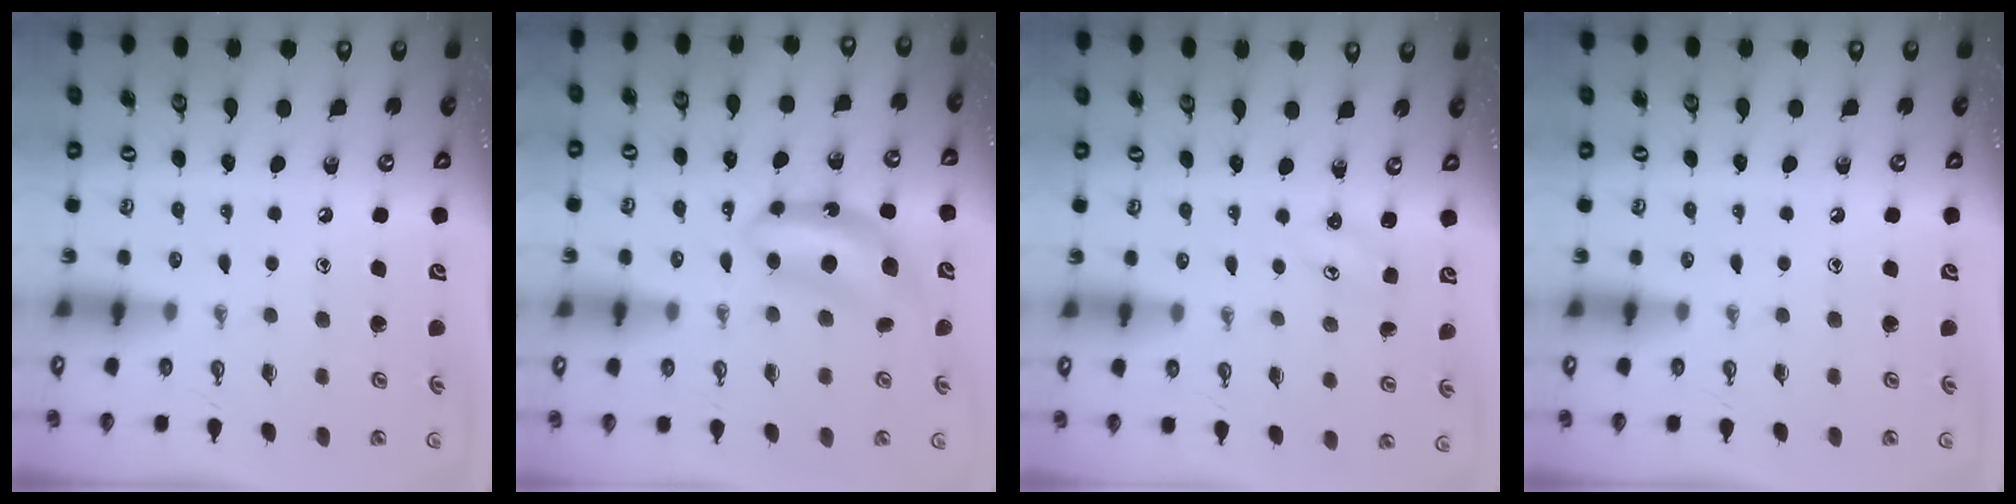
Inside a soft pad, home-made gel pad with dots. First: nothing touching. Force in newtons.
{"total": 7.7, "press": 7.7, "slide": 0.3}
{"total": 2.5, "press": 2.5, "slide": 0.3}
{"total": 0.0}